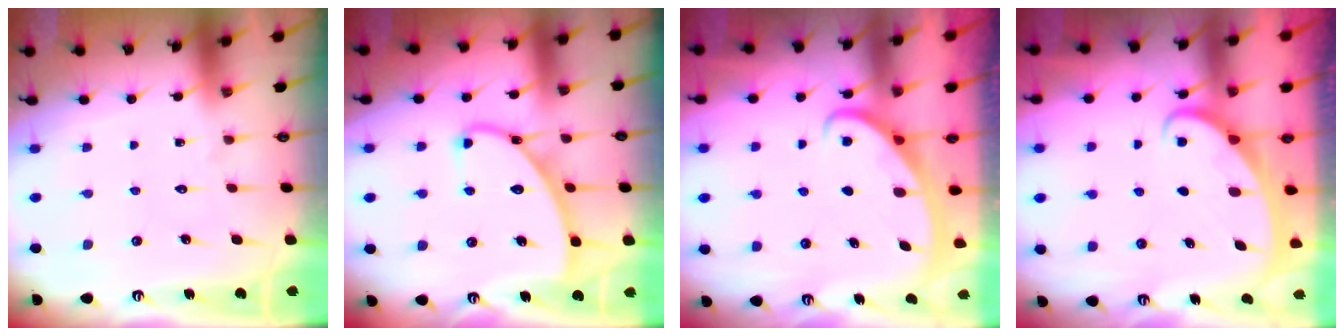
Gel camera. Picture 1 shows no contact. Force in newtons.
{"total": 9.9, "press": 9.9, "slide": 0.1}
{"total": 2.8, "press": 2.8, "slide": 0.3}
{"total": 2.1, "press": 2.1, "slide": 0.1}